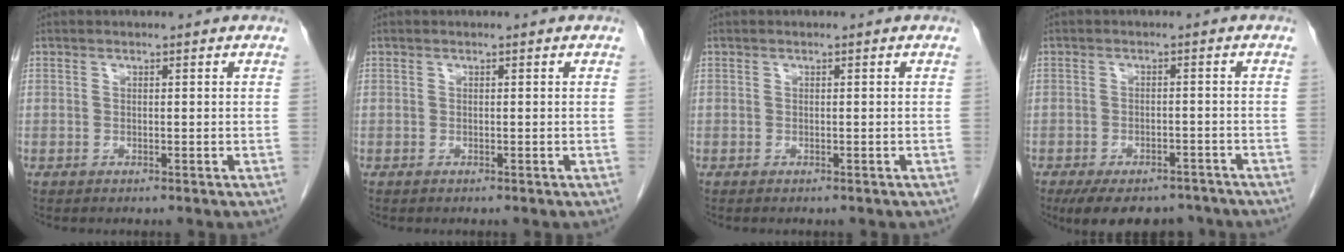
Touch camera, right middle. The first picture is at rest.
{"total": 0.0}
{"total": 1.2, "force": [-1.0, 0.4, 0.5], "torque": [-0.010, -0.003, -0.011]}
{"total": 10.9, "force": [-8.8, 4.8, 4.3], "torque": [-0.068, -0.002, -0.119]}